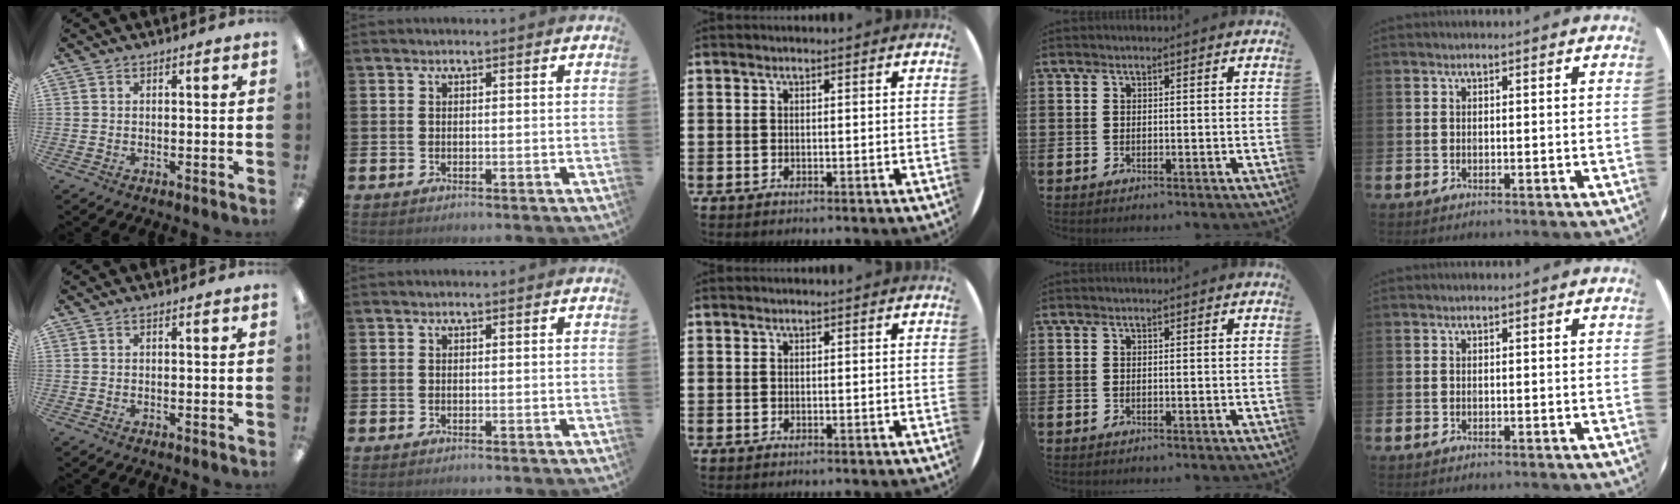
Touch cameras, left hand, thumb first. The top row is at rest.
{}